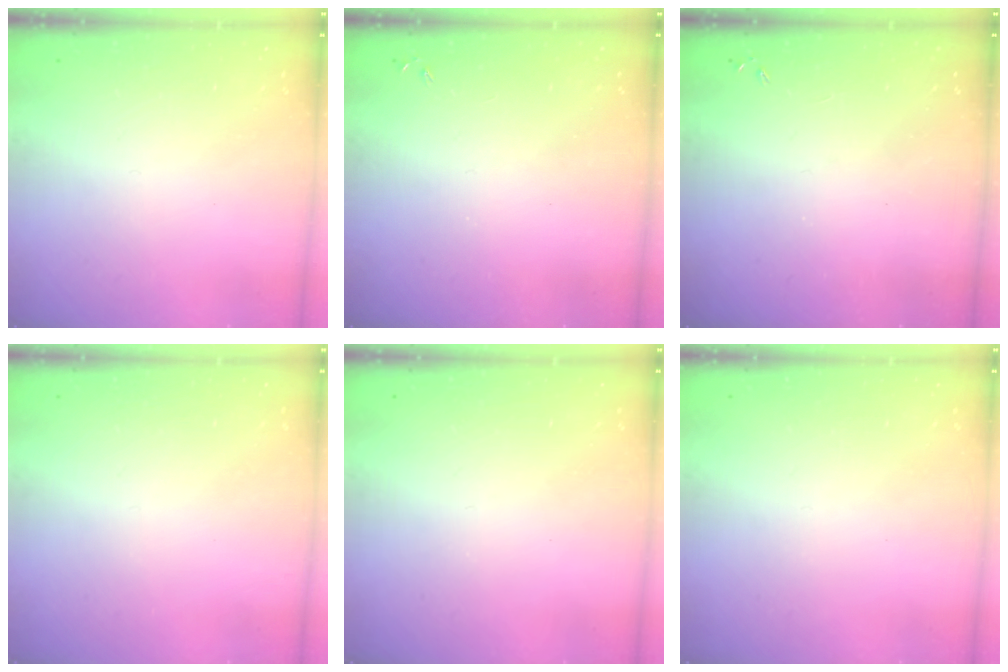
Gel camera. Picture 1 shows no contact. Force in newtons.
{"total": 0.0}
{"total": 0.0}
{"total": 0.0}
{"total": 0.0}
{"total": 0.0}